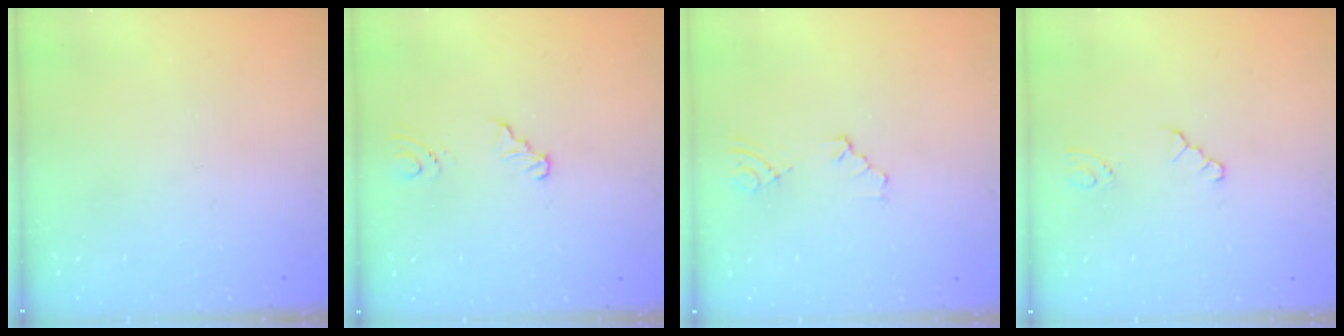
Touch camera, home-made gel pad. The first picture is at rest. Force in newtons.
{"total": 2.7, "press": 2.3, "slide": 1.5}
{"total": 5.1, "press": 4.5, "slide": 2.3}
{"total": 1.3, "press": 1.2, "slide": 0.2}